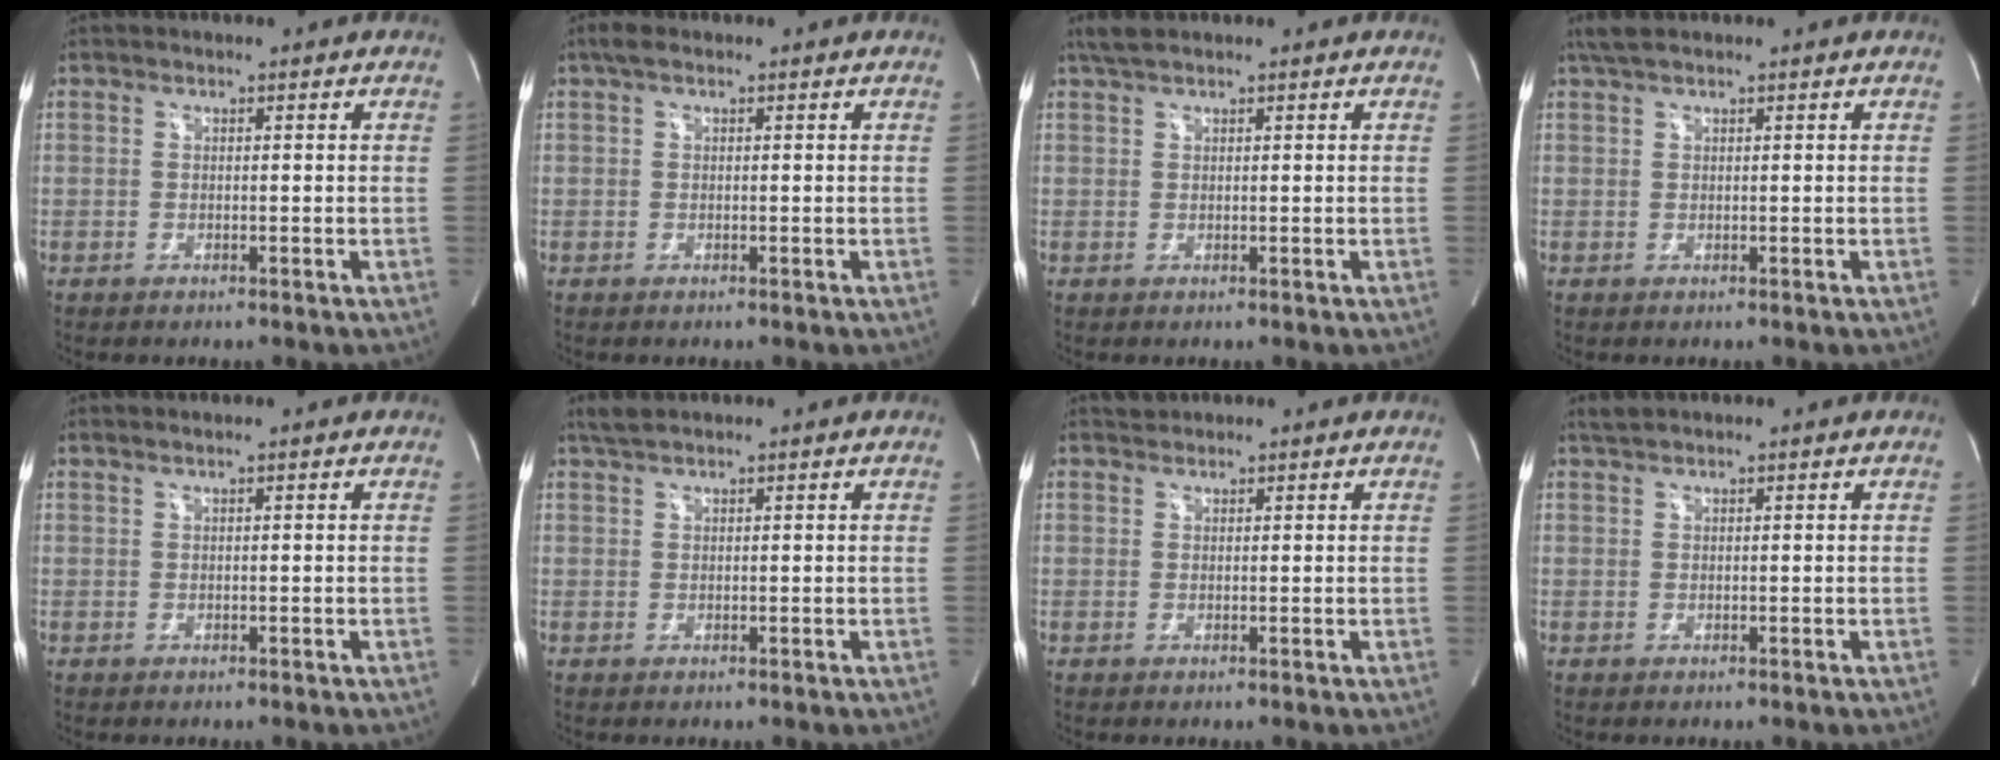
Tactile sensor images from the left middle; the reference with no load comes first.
{"total": 1.6, "force": [1.0, 0.6, 1.1], "torque": [-0.026, 0.021, 0.018]}
{"total": 2.2, "force": [1.8, 0.4, 1.1], "torque": [-0.029, 0.018, 0.039]}
{"total": 2.4, "force": [2.0, 0.4, 1.4], "torque": [-0.033, 0.020, 0.041]}
{"total": 0.9, "force": [0.7, -0.2, 0.5], "torque": [-0.019, 0.011, 0.020]}
{"total": 1.8, "force": [1.7, 0.1, 0.8], "torque": [-0.023, 0.014, 0.036]}
{"total": 1.0, "force": [0.9, 0.3, -0.1], "torque": [-0.003, 0.009, 0.017]}
{"total": 1.1, "force": [1.1, 0.0, 0.3], "torque": [-0.014, 0.012, 0.028]}